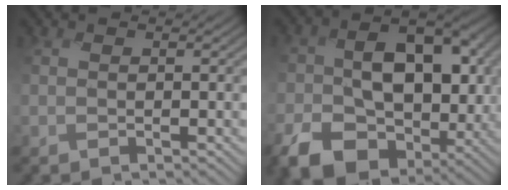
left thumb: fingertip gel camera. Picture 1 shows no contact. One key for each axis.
{"total": 13.6, "fx": -3.0, "fy": 9.9, "fz": 8.9, "tx": -0.113, "ty": -0.023, "tz": -0.051}